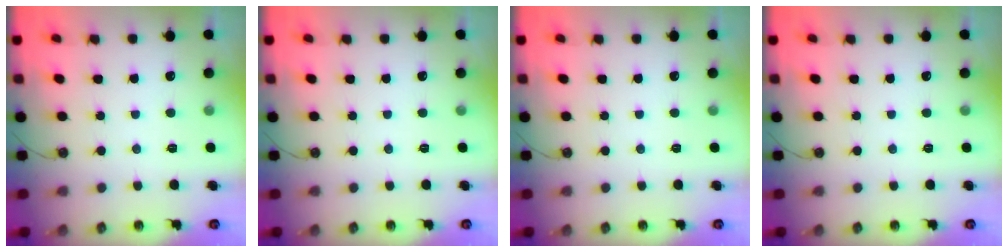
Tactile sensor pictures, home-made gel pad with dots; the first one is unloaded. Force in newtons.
{"total": 0.0}
{"total": 0.0}
{"total": 0.0}